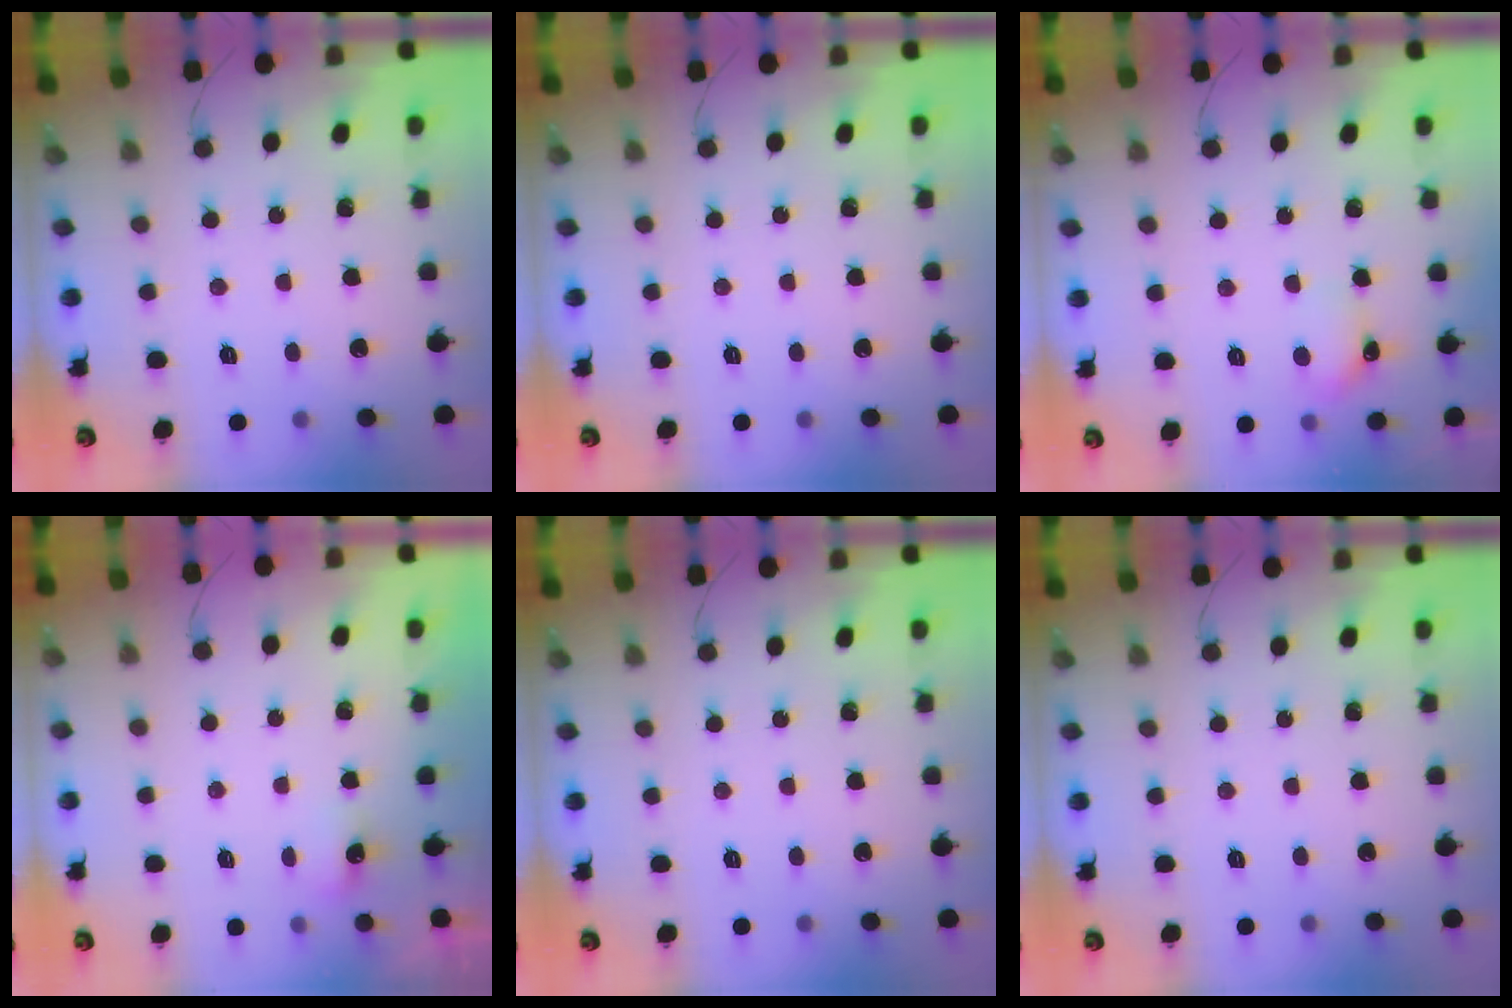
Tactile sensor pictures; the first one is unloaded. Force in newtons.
{"total": 0.0}
{"total": 5.8, "press": 5.6, "slide": 1.6}
{"total": 2.2, "press": 2.2, "slide": 0.5}
{"total": 0.0}
{"total": 0.0}